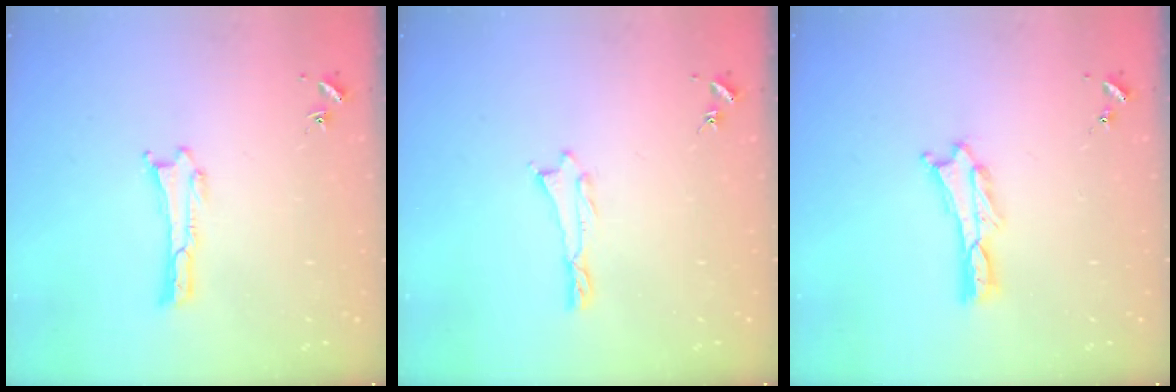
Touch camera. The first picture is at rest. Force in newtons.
{"total": 0.0}
{"total": 0.8, "press": 0.7, "slide": 0.2}